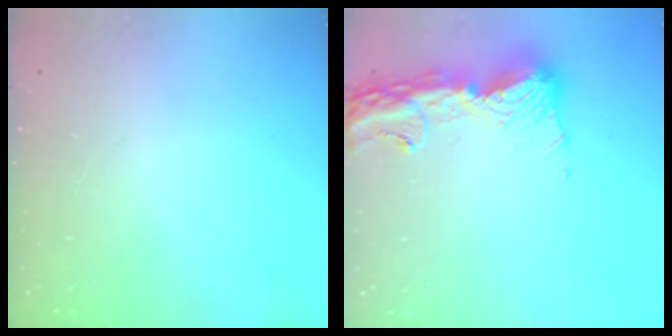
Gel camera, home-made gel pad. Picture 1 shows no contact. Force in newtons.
{"total": 15.5, "press": 15.4, "slide": 1.5}